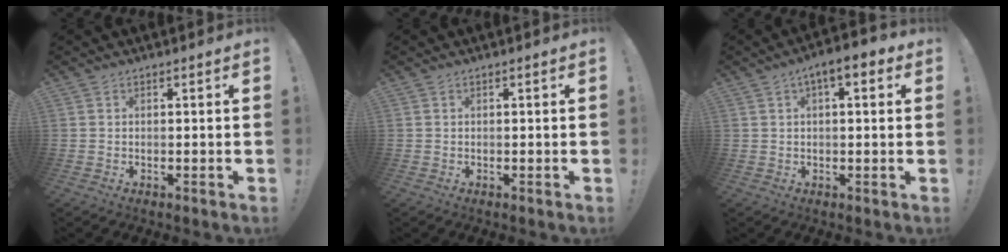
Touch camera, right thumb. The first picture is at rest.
{"total": 0.0}
{"total": 5.8, "force": [2.1, 2.3, 4.9], "torque": [-0.060, -0.006, 0.031]}